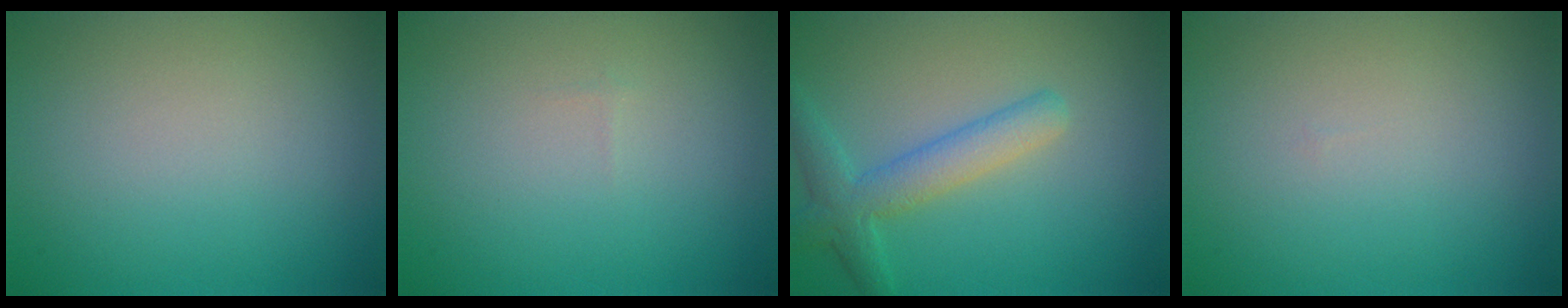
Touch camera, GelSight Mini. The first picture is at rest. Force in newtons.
{"total": 0.0}
{"total": 3.7, "press": 3.7, "slide": 0.1}
{"total": 0.0}